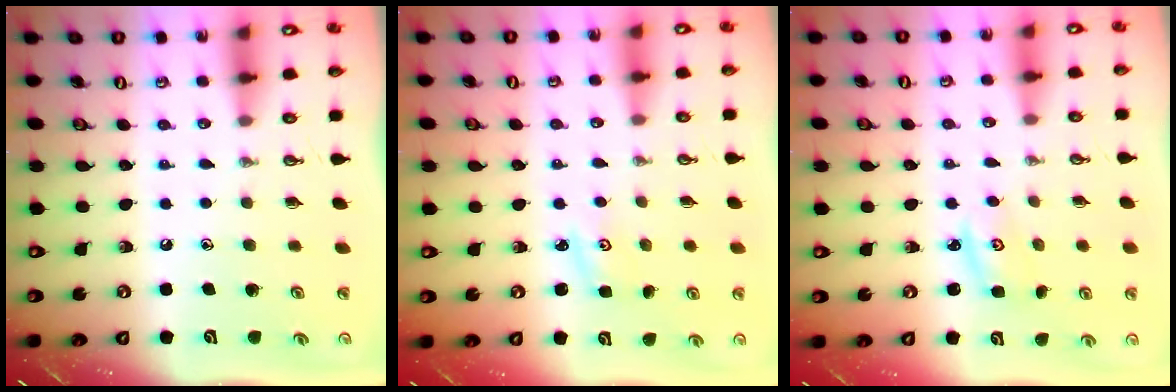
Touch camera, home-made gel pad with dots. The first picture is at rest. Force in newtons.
{"total": 2.5, "press": 2.5, "slide": 0.3}
{"total": 2.8, "press": 2.8, "slide": 0.4}